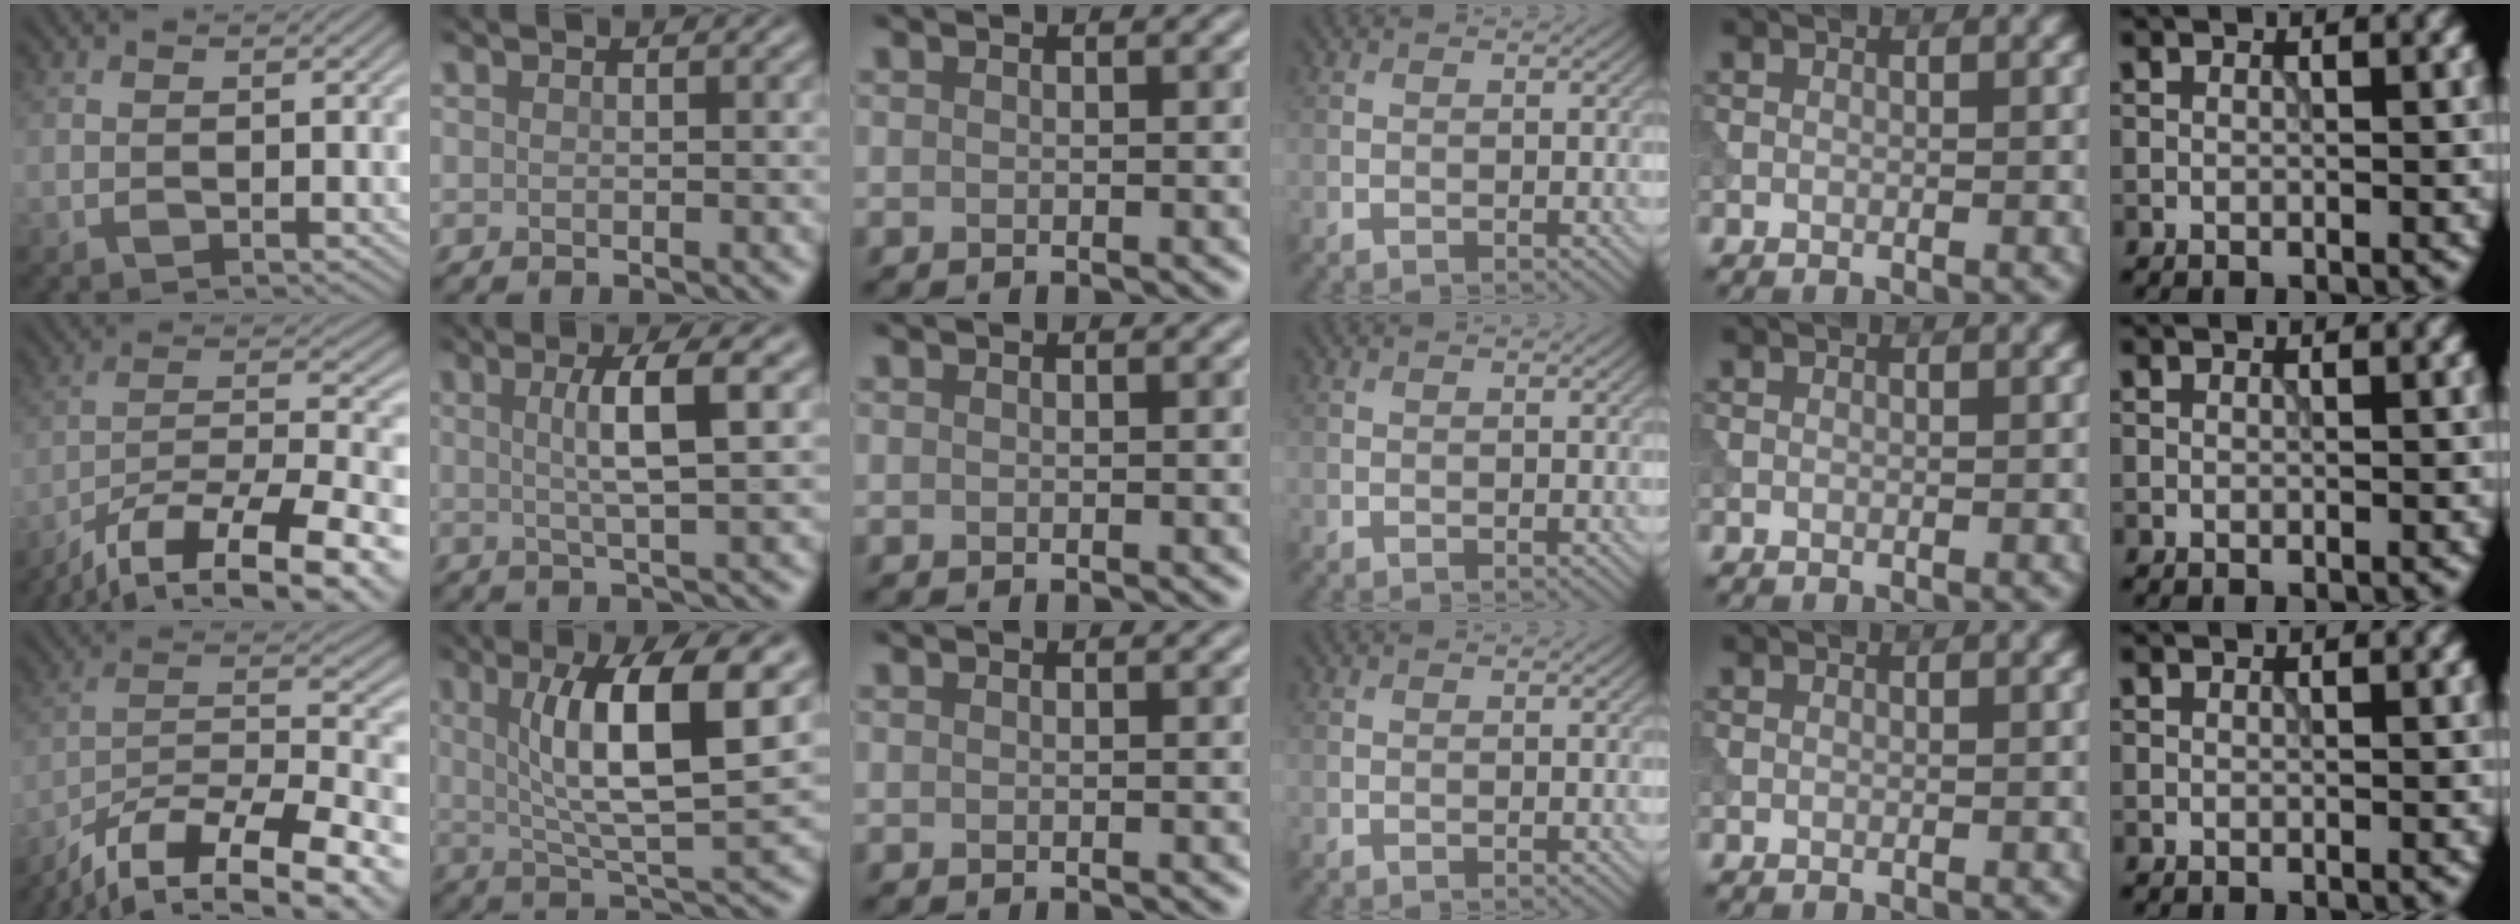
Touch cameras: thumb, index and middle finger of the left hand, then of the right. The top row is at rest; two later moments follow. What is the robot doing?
{"motion": "extract", "object": "tissue"}